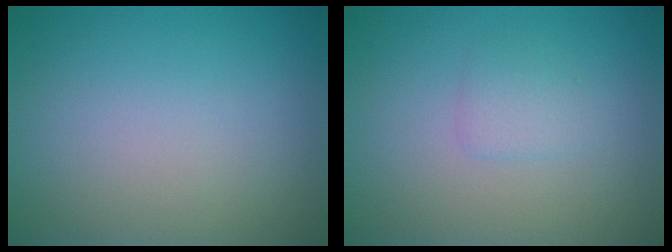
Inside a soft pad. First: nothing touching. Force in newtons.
{"total": 1.3, "press": 1.2, "slide": 0.0}